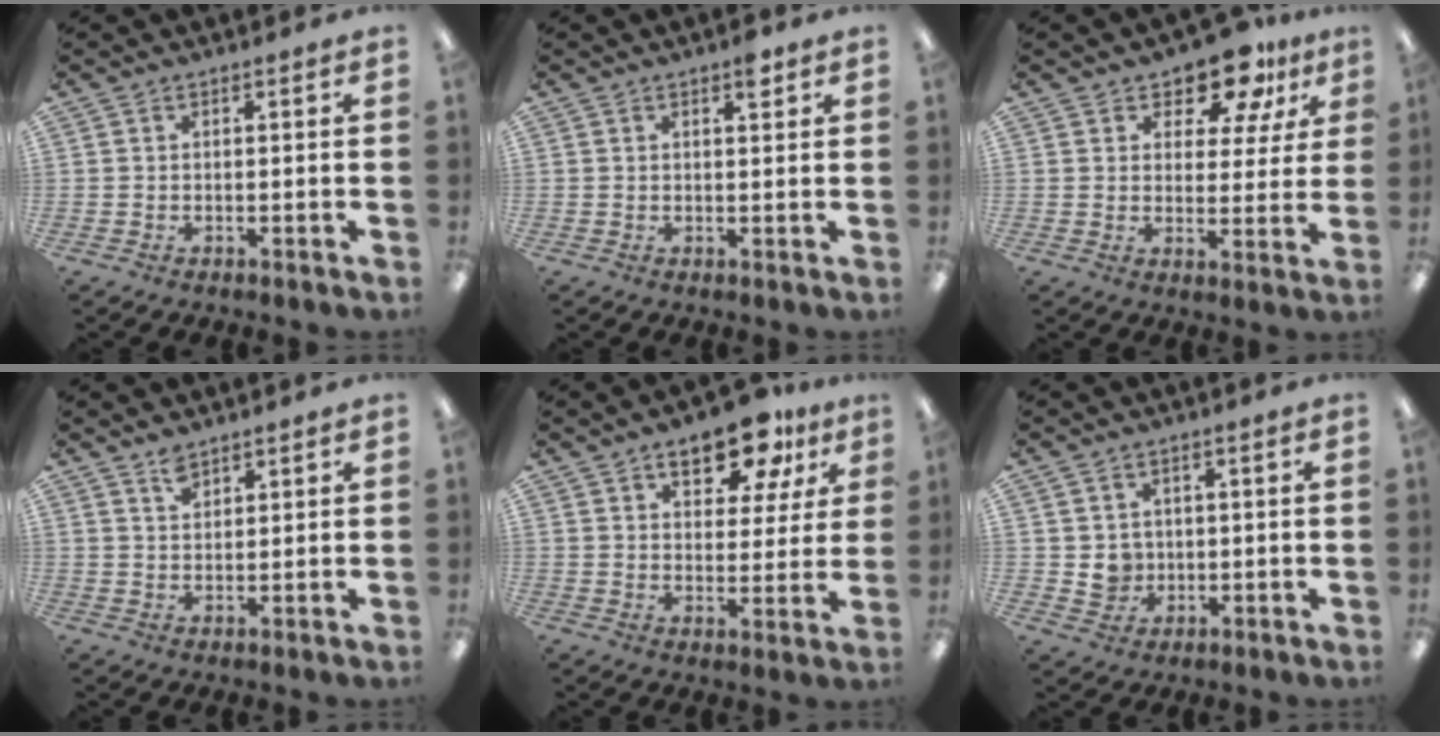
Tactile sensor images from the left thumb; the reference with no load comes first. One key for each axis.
{"total": 3.0, "fx": 2.1, "fy": 0.9, "fz": 1.9, "tx": -0.018, "ty": -0.008, "tz": 0.031}
{"total": 11.0, "fx": 8.7, "fy": 4.8, "fz": 4.7, "tx": -0.076, "ty": -0.051, "tz": 0.159}
{"total": 3.2, "fx": 2.7, "fy": 1.4, "fz": 1.1, "tx": -0.019, "ty": -0.009, "tz": 0.050}
{"total": 13.4, "fx": 8.5, "fy": 6.2, "fz": 8.2, "tx": -0.108, "ty": -0.034, "tz": 0.145}
{"total": 4.4, "fx": 0.9, "fy": 4.2, "fz": 1.1, "tx": -0.004, "ty": 0.001, "tz": 0.016}